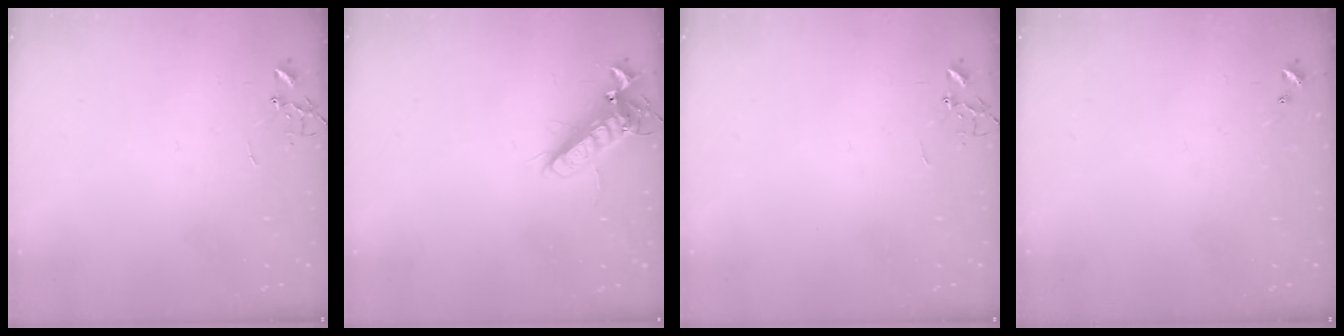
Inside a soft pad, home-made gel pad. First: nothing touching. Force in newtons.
{"total": 12.6, "press": 12.4, "slide": 2.4}
{"total": 0.0}
{"total": 0.0}